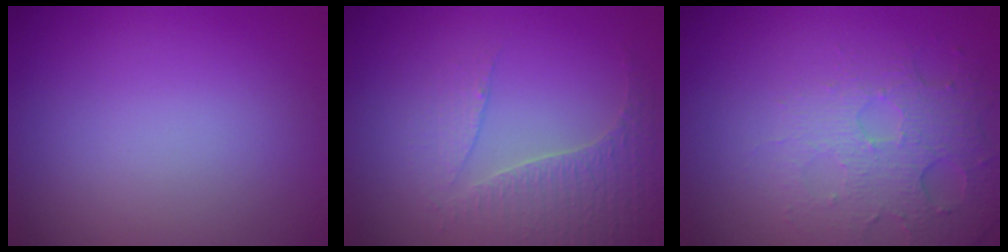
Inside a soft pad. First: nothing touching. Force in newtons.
{"total": 3.6, "press": 2.8, "slide": 2.3}
{"total": 5.0, "press": 3.3, "slide": 3.8}